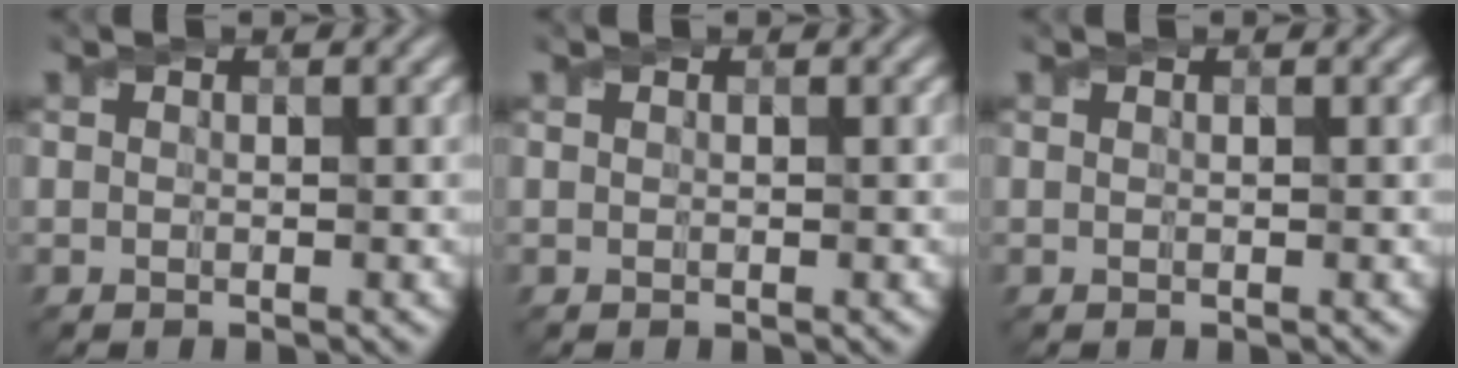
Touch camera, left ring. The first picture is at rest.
{"total": 0.0}
{"total": 0.0}